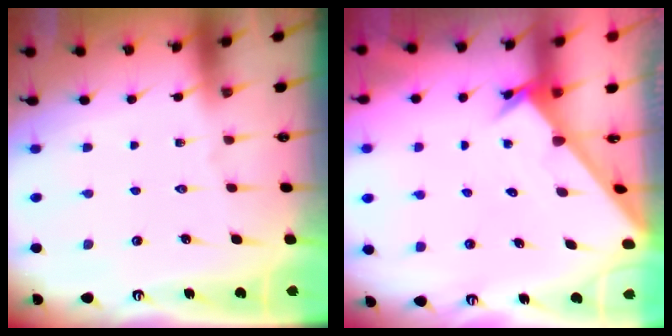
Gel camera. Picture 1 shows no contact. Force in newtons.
{"total": 2.4, "press": 2.4, "slide": 0.2}